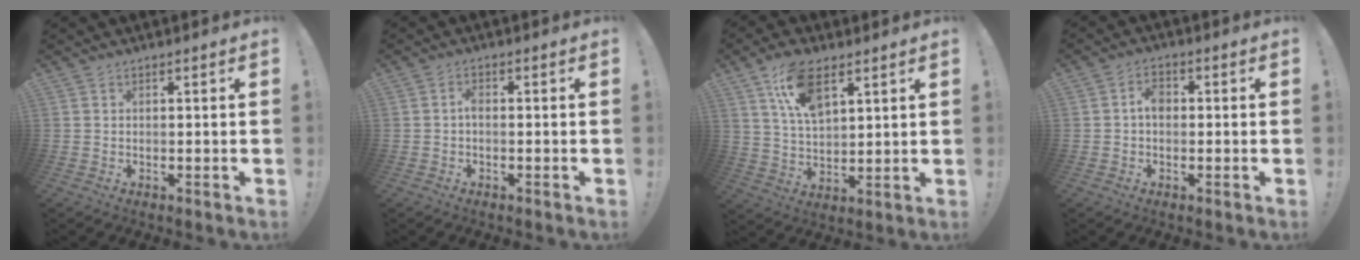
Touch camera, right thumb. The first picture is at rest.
{"total": 1.8, "force": [-0.6, 0.8, 1.5], "torque": [-0.027, 0.005, -0.013]}
{"total": 12.0, "force": [6.6, 5.9, 8.1], "torque": [-0.148, -0.013, 0.124]}
{"total": 4.1, "force": [-0.2, 2.7, 3.1], "torque": [-0.047, 0.009, -0.006]}